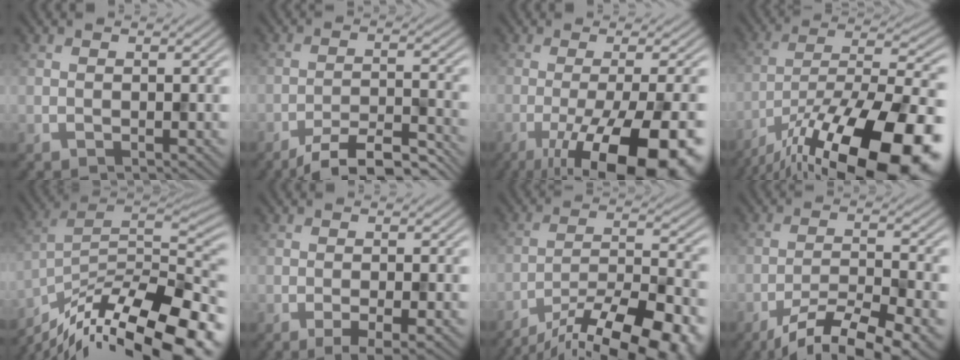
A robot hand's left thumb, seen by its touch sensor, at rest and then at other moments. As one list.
[{"total": 8.2, "force": [-6.8, 1.6, 4.3], "torque": [-0.074, -0.002, -0.107]}, {"total": 17.0, "force": [-7.5, 4.7, 14.4], "torque": [-0.177, -0.002, -0.108]}, {"total": 19.8, "force": [-12.8, 6.5, 13.6], "torque": [-0.223, -0.030, -0.201]}, {"total": 17.8, "force": [-12.7, 5.5, 11.1], "torque": [-0.187, -0.004, -0.205]}, {"total": 2.7, "force": [-1.1, 0.4, 2.5], "torque": [-0.042, 0.000, -0.022]}, {"total": 18.5, "force": [-14.7, 4.7, 10.3], "torque": [-0.136, -0.014, -0.212]}, {"total": 11.3, "force": [-8.2, 2.3, 7.4], "torque": [-0.130, -0.005, -0.129]}]